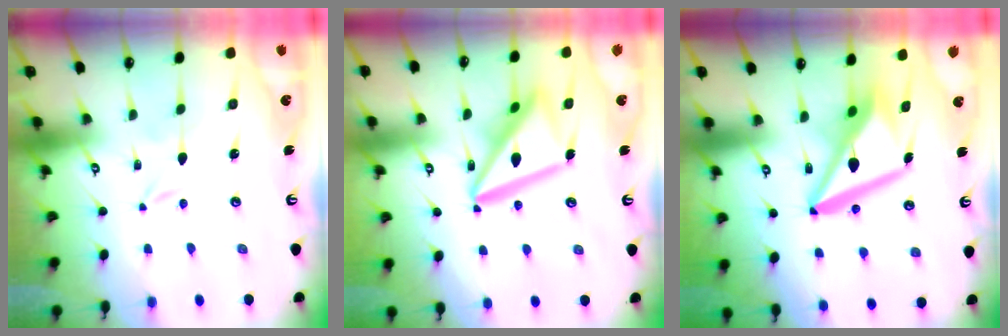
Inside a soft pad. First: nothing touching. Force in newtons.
{"total": 16.4, "press": 16.3, "slide": 1.7}
{"total": 14.0, "press": 13.9, "slide": 1.7}